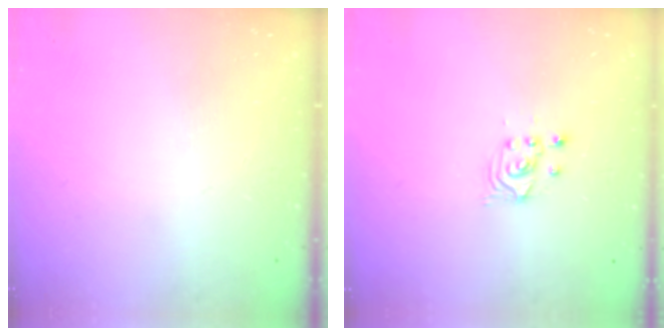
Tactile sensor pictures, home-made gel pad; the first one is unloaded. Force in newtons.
{"total": 2.4, "press": 2.3, "slide": 0.2}